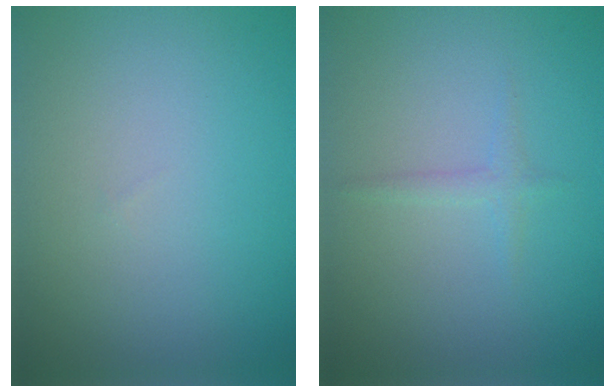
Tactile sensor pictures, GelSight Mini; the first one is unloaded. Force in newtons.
{"total": 1.0, "press": 1.0, "slide": 0.1}